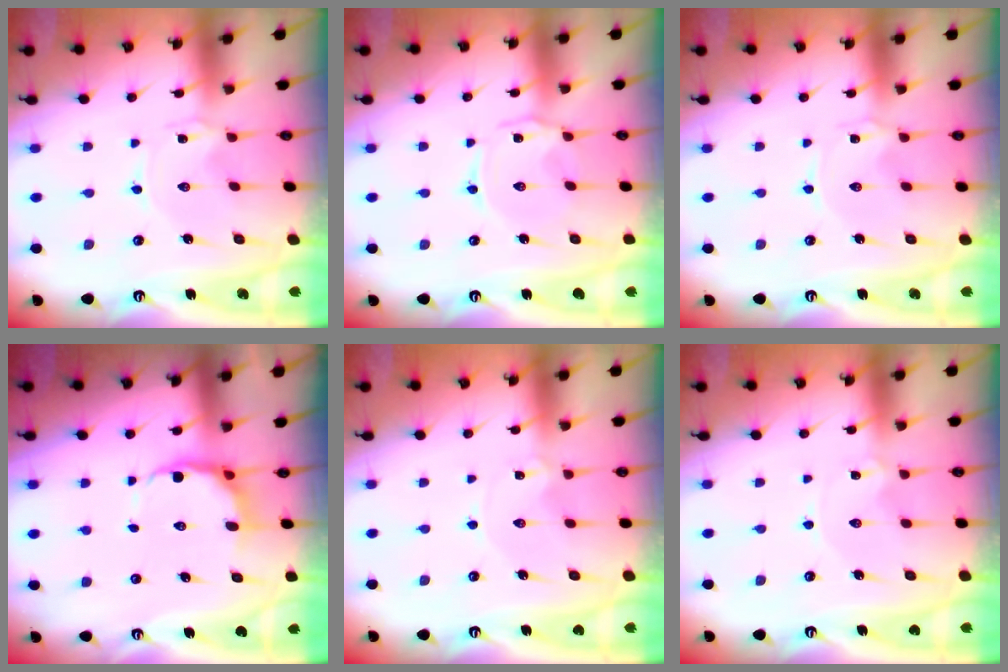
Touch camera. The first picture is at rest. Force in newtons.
{"total": 1.6, "press": 1.5, "slide": 0.4}
{"total": 0.0}
{"total": 7.6, "press": 7.0, "slide": 3.1}
{"total": 0.0}
{"total": 0.0}